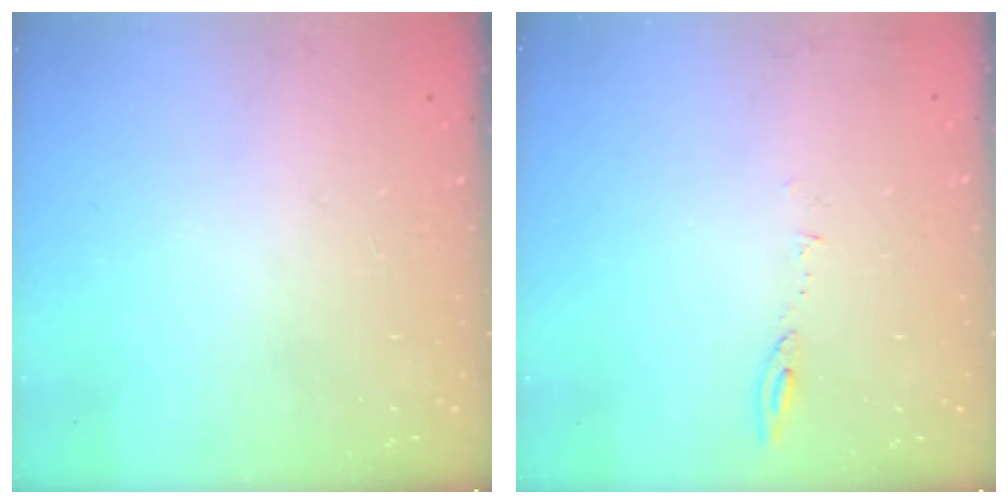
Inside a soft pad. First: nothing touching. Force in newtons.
{"total": 5.7, "press": 5.7, "slide": 0.7}